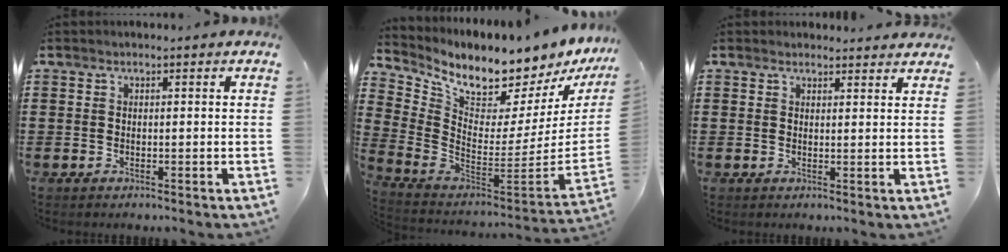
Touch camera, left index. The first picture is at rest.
{"total": 7.5, "force": [6.8, 1.6, 2.6], "torque": [-0.079, -0.075, 0.111]}
{"total": 1.6, "force": [1.5, 0.4, -0.1], "torque": [0.005, -0.002, 0.029]}